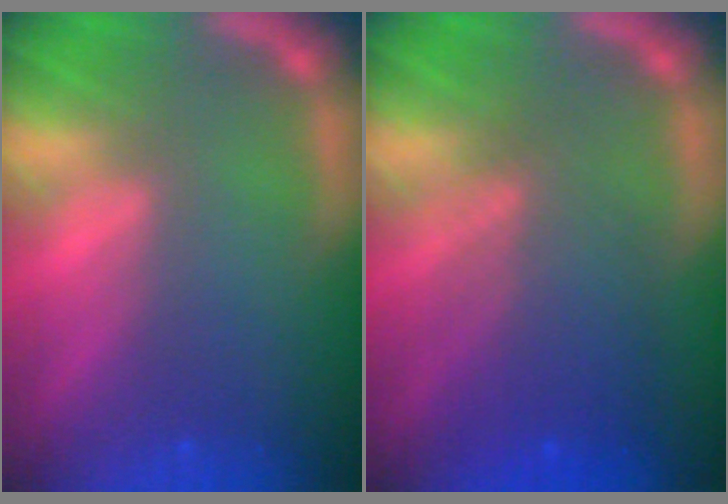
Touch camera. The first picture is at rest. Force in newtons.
{"total": 5.5}